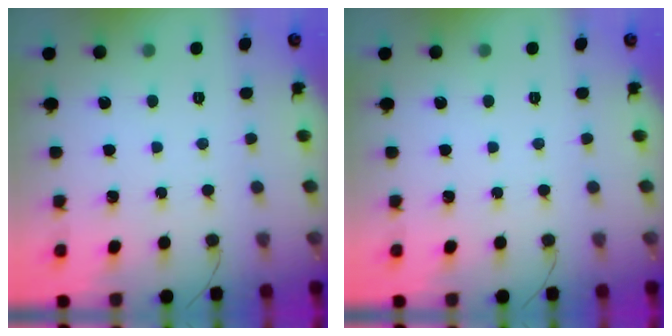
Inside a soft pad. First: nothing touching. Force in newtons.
{"total": 0.0}